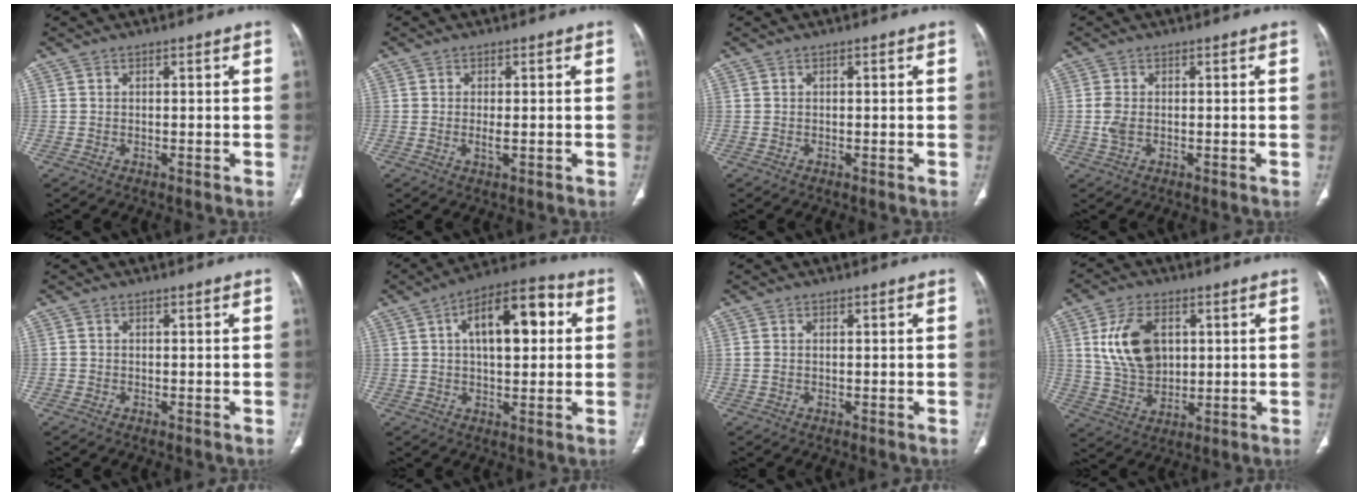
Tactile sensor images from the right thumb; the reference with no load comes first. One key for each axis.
{"total": 2.2, "fx": -0.3, "fy": 0.9, "fz": 2.0, "tx": -0.043, "ty": -0.004, "tz": -0.004}
{"total": 0.0}
{"total": 2.7, "fx": -0.3, "fy": 1.6, "fz": 2.2, "tx": -0.059, "ty": 0.002, "tz": -0.005}
{"total": 0.6, "fx": -0.1, "fy": 0.5, "fz": 0.1, "tx": 0.000, "ty": 0.004, "tz": -0.002}
{"total": 14.4, "fx": 3.3, "fy": 6.9, "fz": 12.2, "tx": -0.165, "ty": 0.020, "tz": 0.045}
{"total": 1.1, "fx": 0.1, "fy": 0.7, "fz": 0.9, "tx": -0.034, "ty": 0.010, "tz": 0.005}
{"total": 12.4, "fx": 3.2, "fy": 8.0, "fz": 8.9, "tx": -0.147, "ty": -0.011, "tz": 0.068}